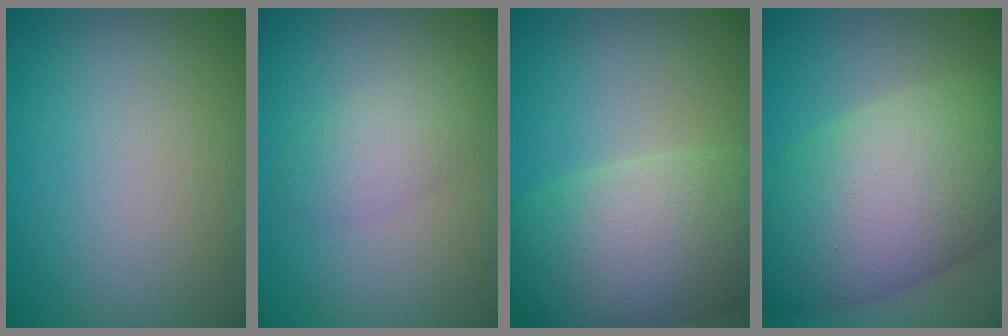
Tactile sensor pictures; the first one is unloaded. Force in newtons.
{"total": 2.5, "press": 2.5, "slide": 0.0}
{"total": 10.1, "press": 10.1, "slide": 0.5}
{"total": 12.1, "press": 12.1, "slide": 0.8}